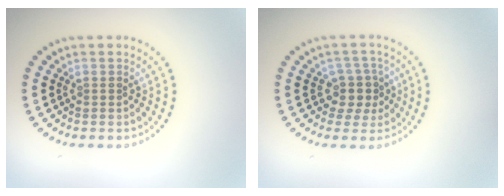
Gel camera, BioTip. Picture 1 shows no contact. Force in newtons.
{"total": 2.5, "press": 2.0, "slide": 1.6}